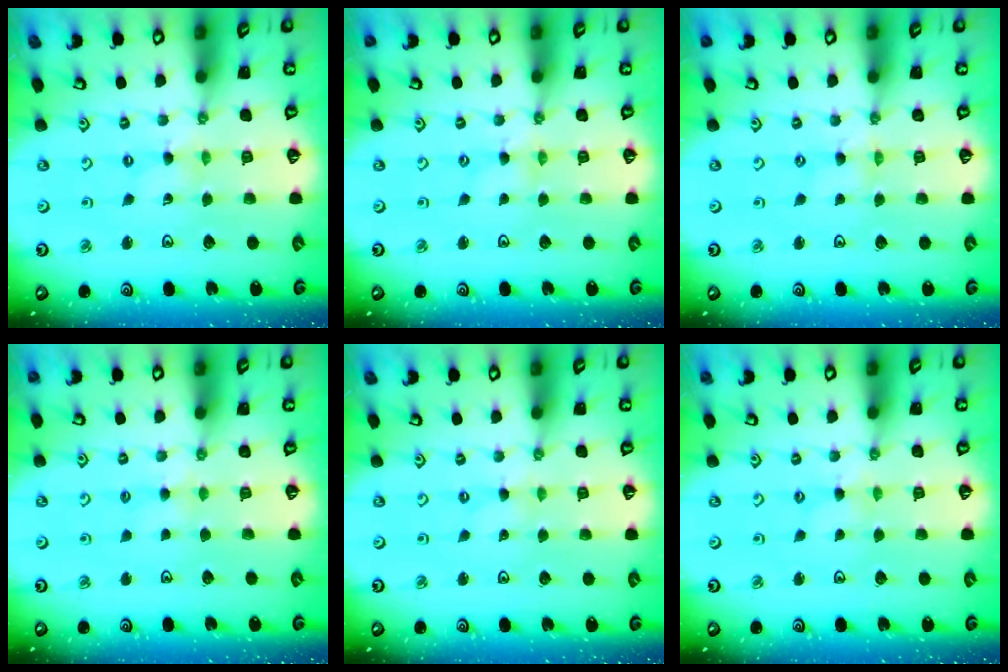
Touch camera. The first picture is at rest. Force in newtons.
{"total": 1.6, "press": 1.6, "slide": 0.2}
{"total": 0.0}
{"total": 3.2, "press": 3.2, "slide": 0.4}
{"total": 0.0}
{"total": 1.3, "press": 1.2, "slide": 0.4}